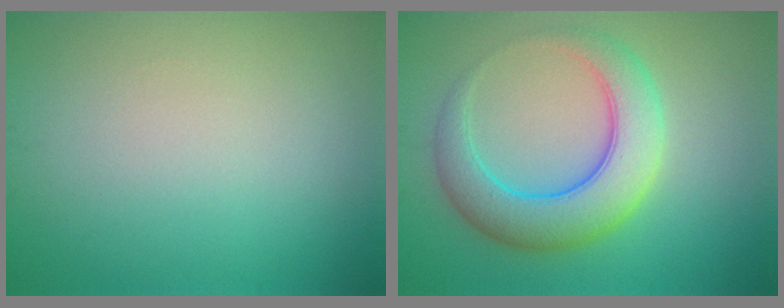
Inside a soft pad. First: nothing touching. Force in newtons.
{"total": 6.5, "press": 6.5, "slide": 0.2}